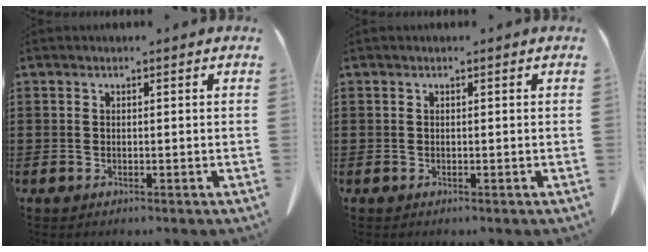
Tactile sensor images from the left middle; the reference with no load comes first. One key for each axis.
{"total": 0.0}